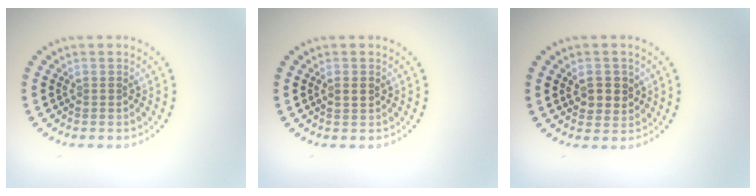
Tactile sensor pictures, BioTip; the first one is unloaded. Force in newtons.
{"total": 1.7, "press": 1.7, "slide": 0.1}
{"total": 2.7, "press": 2.7, "slide": 0.6}